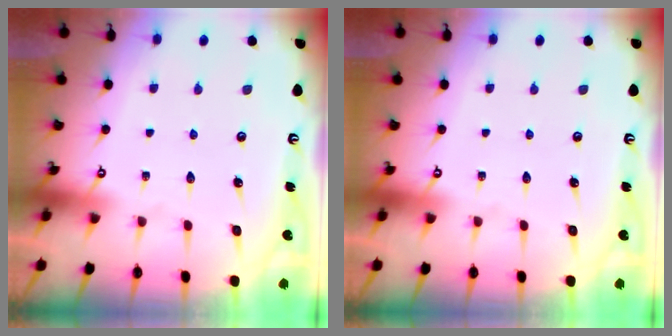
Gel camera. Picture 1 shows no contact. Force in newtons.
{"total": 0.0}